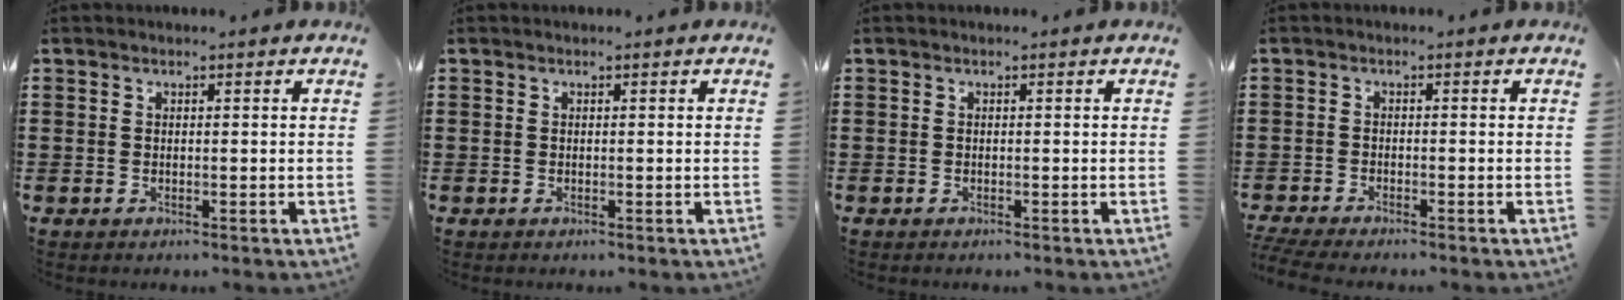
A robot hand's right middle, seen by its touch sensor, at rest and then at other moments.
{"total": 0.0}
{"total": 0.0}
{"total": 2.1, "force": [-2.0, 0.0, 0.6], "torque": [-0.018, -0.003, -0.042]}